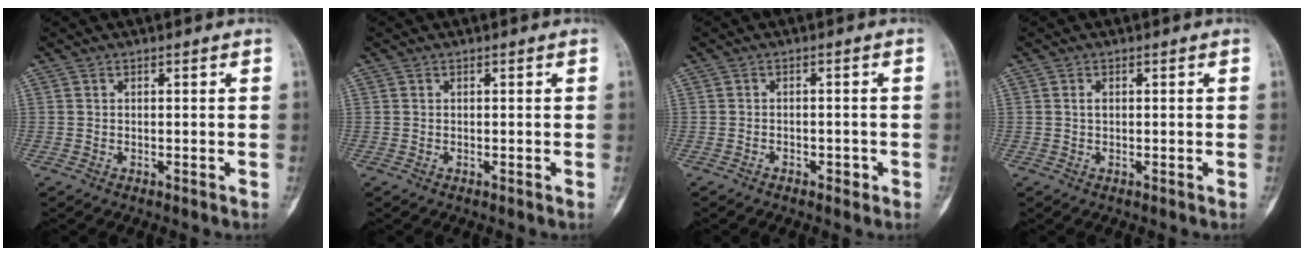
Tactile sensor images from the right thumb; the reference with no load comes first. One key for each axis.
{"total": 0.0}
{"total": 1.8, "fx": -1.0, "fy": 1.2, "fz": 0.9, "tx": -0.013, "ty": 0.010, "tz": -0.014}
{"total": 0.9, "fx": 0.1, "fy": 0.5, "fz": 0.7, "tx": -0.009, "ty": 0.003, "tz": 0.003}